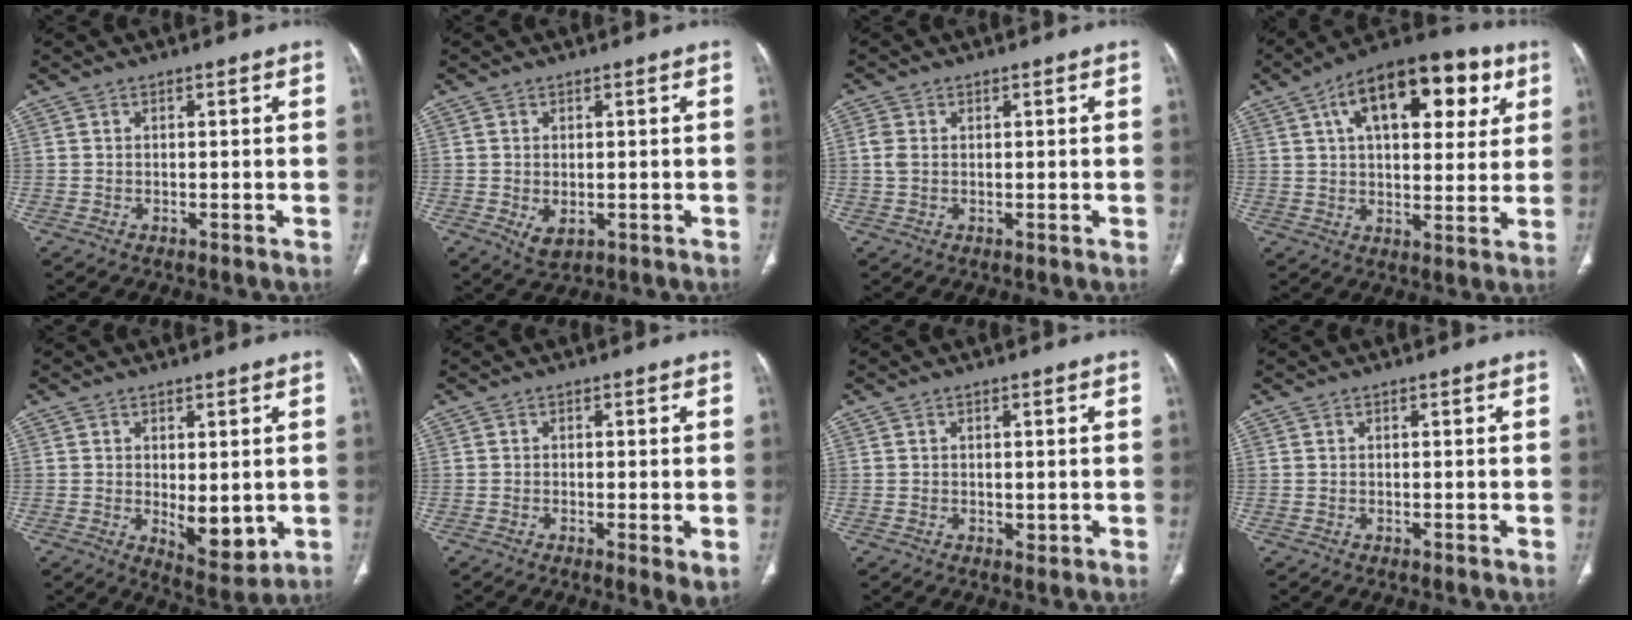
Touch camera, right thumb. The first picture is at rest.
{"total": 3.3, "force": [-0.6, 2.0, 2.5], "torque": [-0.043, -0.007, 0.002]}
{"total": 2.3, "force": [0.4, 1.7, 1.5], "torque": [-0.041, 0.003, 0.009]}
{"total": 21.2, "force": [8.3, 10.8, 16.3], "torque": [-0.209, 0.008, 0.123]}
{"total": 7.1, "force": [-0.5, 3.4, 6.3], "torque": [-0.072, -0.020, 0.008]}
{"total": 3.4, "force": [-0.7, 0.8, 3.2], "torque": [-0.057, -0.013, -0.014]}
{"total": 0.9, "force": [0.1, 0.7, 0.6], "torque": [-0.007, -0.003, 0.004]}
{"total": 0.0}